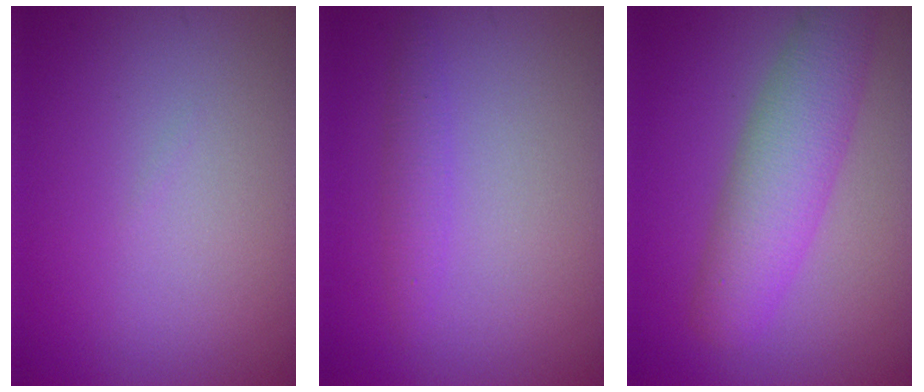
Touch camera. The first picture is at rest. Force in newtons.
{"total": 1.6, "press": 1.6, "slide": 0.1}
{"total": 5.8, "press": 5.8, "slide": 0.1}